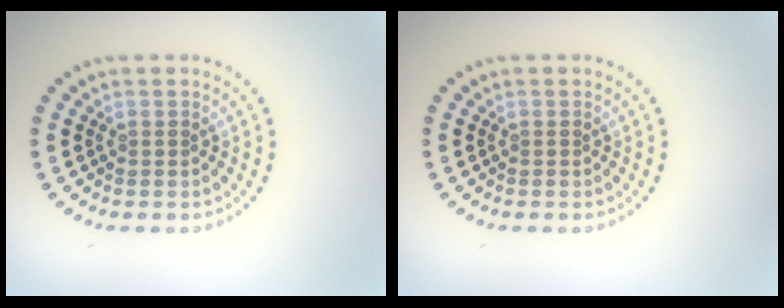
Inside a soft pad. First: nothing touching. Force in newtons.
{"total": 0.0}